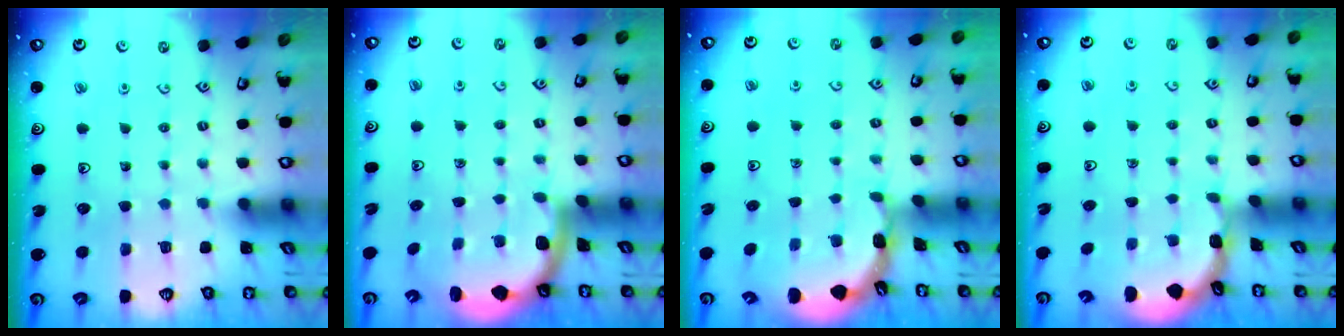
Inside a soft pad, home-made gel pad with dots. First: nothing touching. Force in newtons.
{"total": 1.8, "press": 1.8, "slide": 0.1}
{"total": 1.6, "press": 1.6, "slide": 0.3}
{"total": 1.6, "press": 1.6, "slide": 0.1}